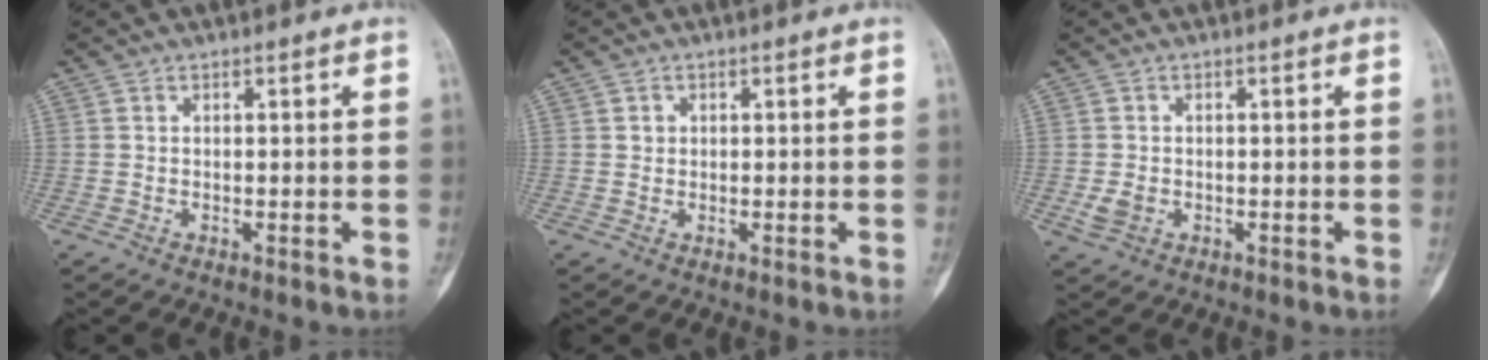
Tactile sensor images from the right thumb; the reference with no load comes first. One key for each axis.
{"total": 1.2, "fx": 0.3, "fy": 1.1, "fz": 0.3, "tx": 0.000, "ty": 0.001, "tz": 0.004}
{"total": 2.6, "fx": -0.6, "fy": 2.0, "fz": 1.5, "tx": -0.029, "ty": 0.001, "tz": -0.007}